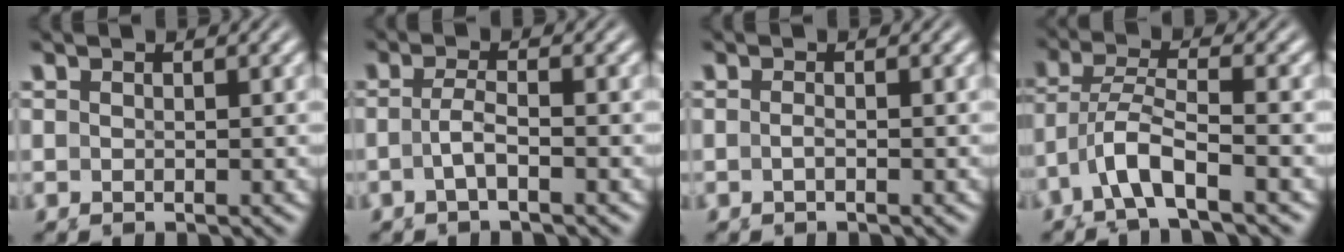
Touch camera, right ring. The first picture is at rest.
{"total": 2.0, "force": [-1.0, -0.7, 1.7], "torque": [-0.033, -0.004, -0.014]}
{"total": 0.9, "force": [-0.5, -0.4, 0.7], "torque": [-0.015, 0.002, -0.011]}
{"total": 4.0, "force": [-1.0, 1.8, 3.4], "torque": [-0.092, -0.017, -0.006]}